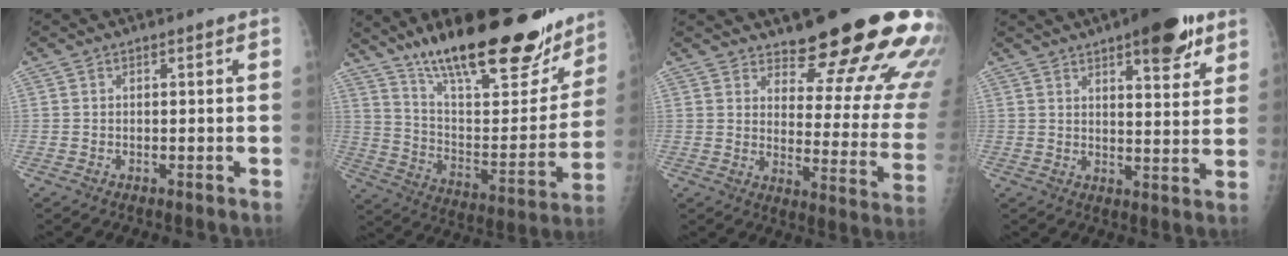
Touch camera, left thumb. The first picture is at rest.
{"total": 30.3, "force": [22.0, 9.4, 18.6], "torque": [-0.250, -0.083, 0.342]}
{"total": 21.7, "force": [16.4, 5.7, 12.9], "torque": [-0.129, -0.114, 0.210]}
{"total": 13.2, "force": [7.9, 4.5, 9.6], "torque": [-0.098, -0.033, 0.107]}